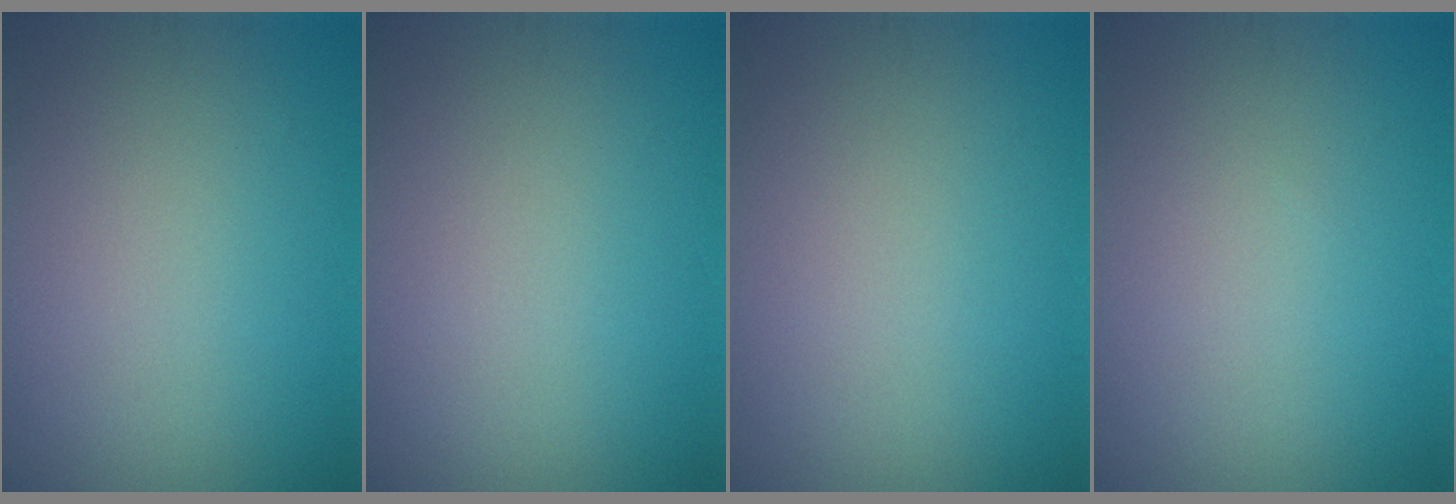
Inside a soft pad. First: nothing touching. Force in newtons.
{"total": 0.0}
{"total": 0.0}
{"total": 0.0}